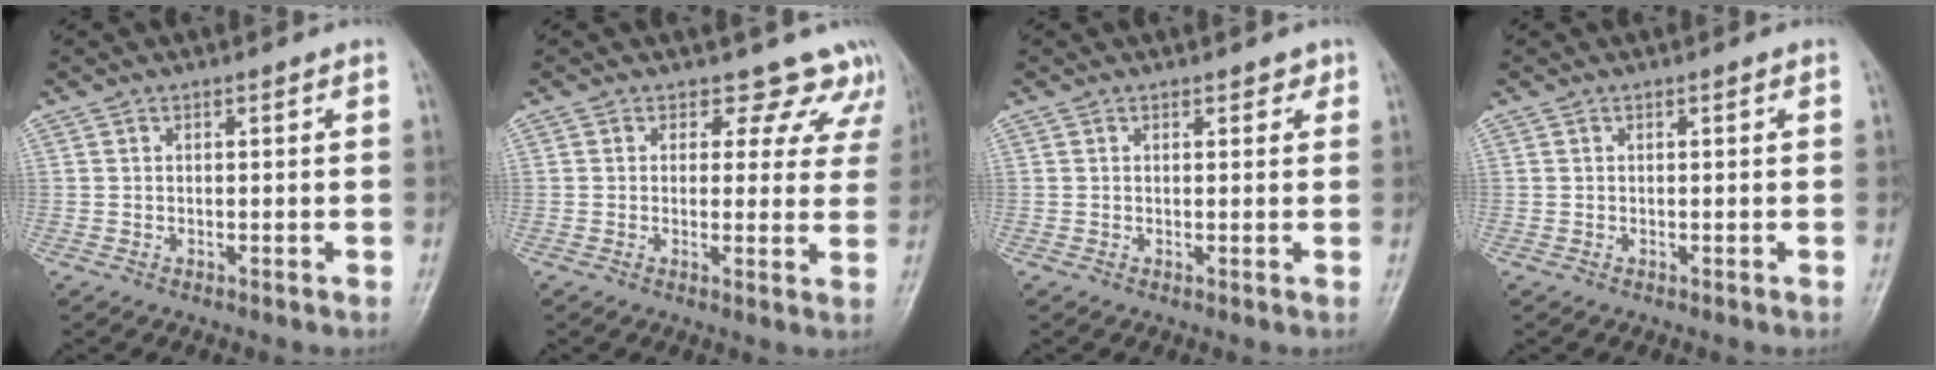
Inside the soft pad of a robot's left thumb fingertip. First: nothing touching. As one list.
[{"total": 8.3, "force": [6.9, 4.7, 0.4], "torque": [0.052, -0.029, 0.050]}, {"total": 1.4, "force": [1.0, 0.9, 0.5], "torque": [0.008, -0.004, 0.007]}, {"total": 0.0}]